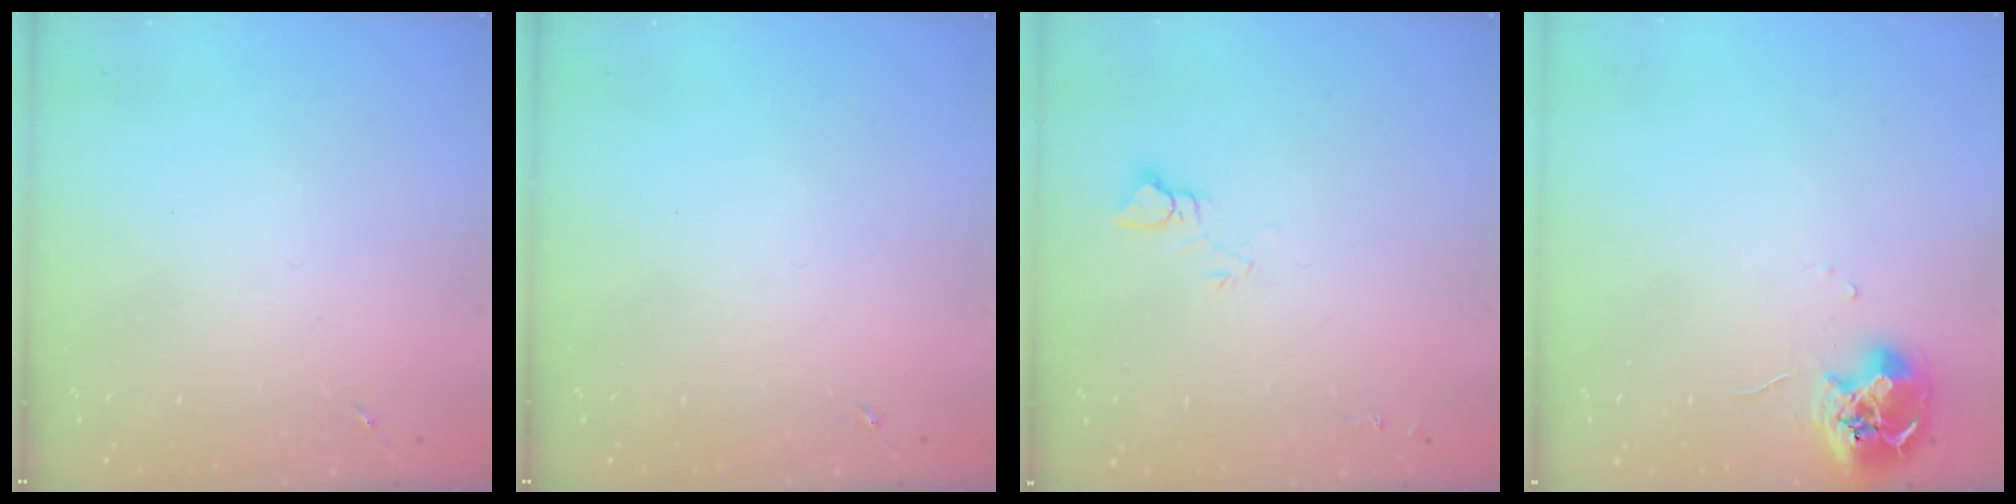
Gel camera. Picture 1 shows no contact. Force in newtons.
{"total": 0.0}
{"total": 6.0, "press": 6.0, "slide": 0.4}
{"total": 9.6, "press": 9.5, "slide": 0.6}